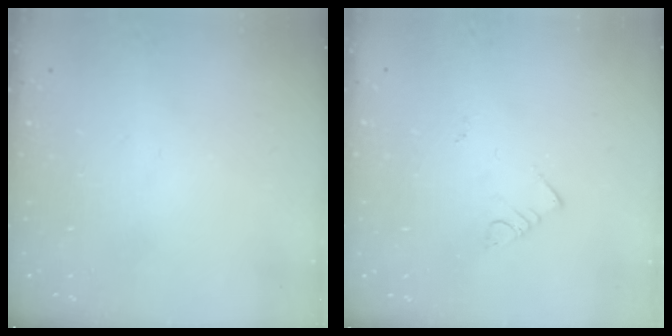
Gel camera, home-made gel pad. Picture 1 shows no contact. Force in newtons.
{"total": 2.7, "press": 2.7, "slide": 0.6}